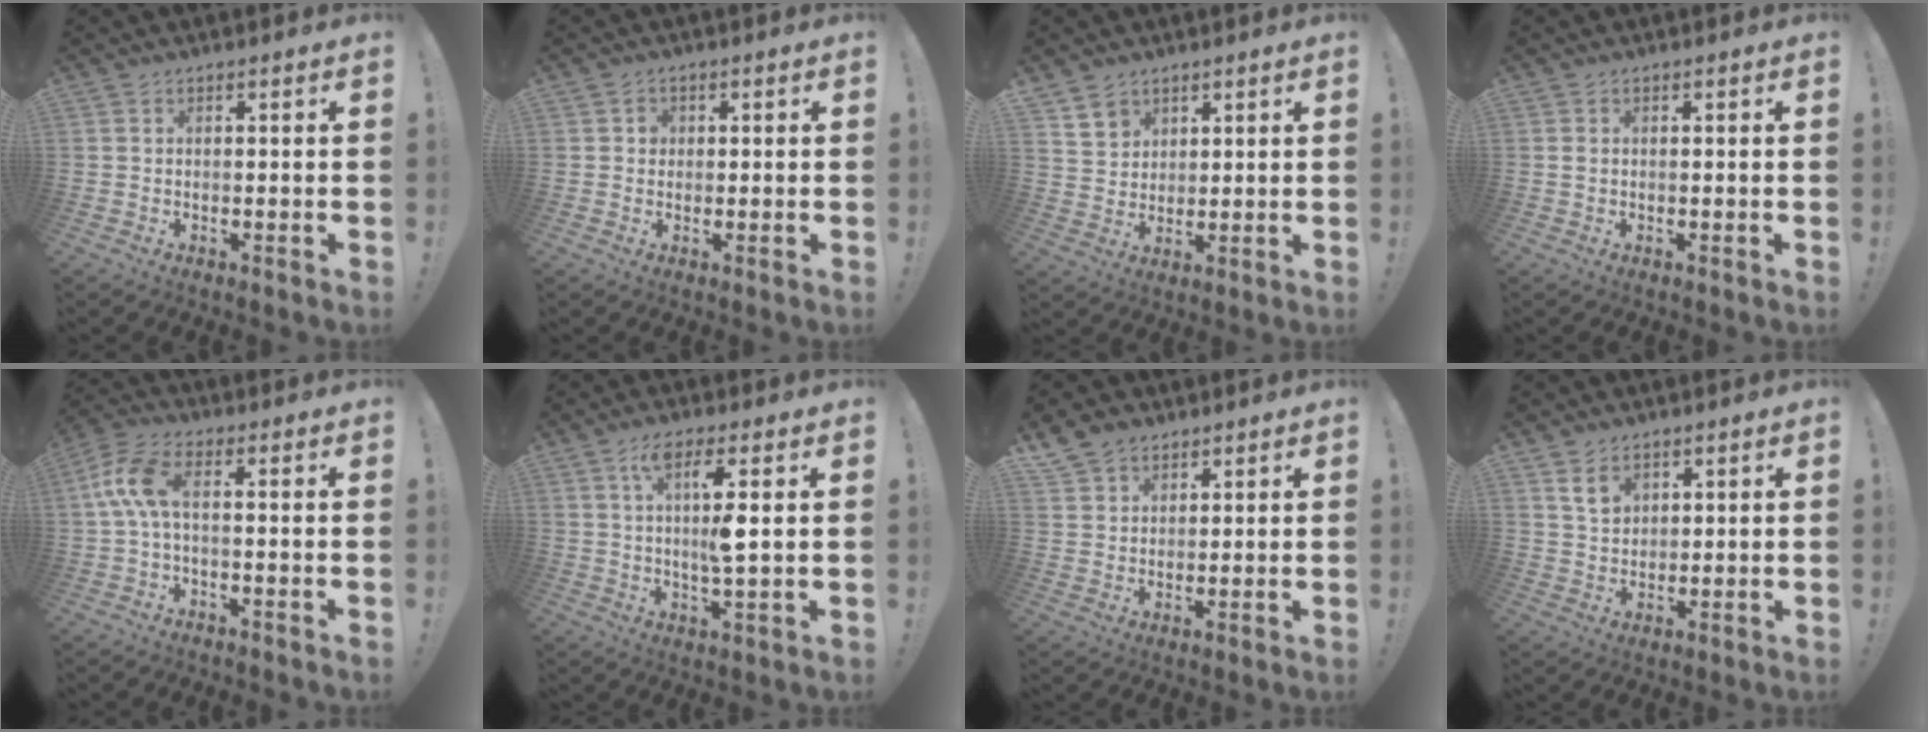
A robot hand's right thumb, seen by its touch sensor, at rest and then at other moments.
{"total": 2.1, "force": [0.1, 2.0, 0.7], "torque": [-0.013, 0.001, 0.001]}
{"total": 5.9, "force": [4.1, 4.2, 1.0], "torque": [-0.012, -0.029, 0.078]}
{"total": 0.6, "force": [0.2, 0.4, 0.3], "torque": [-0.015, 0.006, 0.005]}
{"total": 9.0, "force": [0.5, 3.7, 8.1], "torque": [-0.169, 0.007, 0.013]}
{"total": 8.9, "force": [2.6, 1.2, 8.4], "torque": [-0.147, -0.004, 0.039]}
{"total": 6.4, "force": [4.7, 4.1, 1.4], "torque": [-0.031, -0.024, 0.093]}
{"total": 5.9, "force": [3.2, 4.1, 2.8], "torque": [-0.039, -0.010, 0.060]}